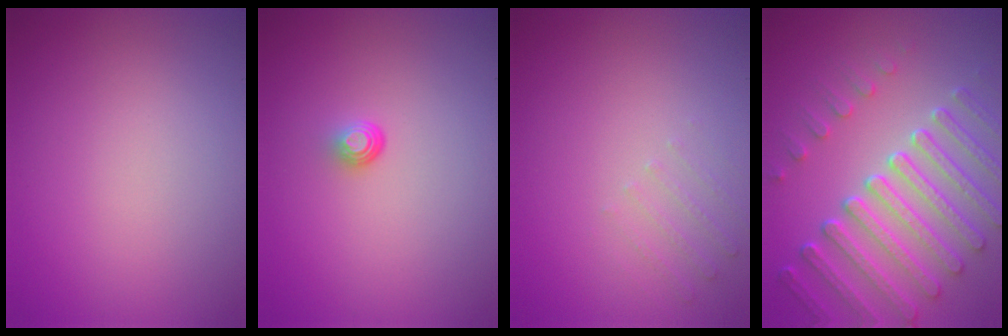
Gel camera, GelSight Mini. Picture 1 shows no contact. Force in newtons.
{"total": 1.0, "press": 0.6, "slide": 0.8}
{"total": 1.3, "press": 1.3, "slide": 0.4}
{"total": 7.2, "press": 5.5, "slide": 4.6}